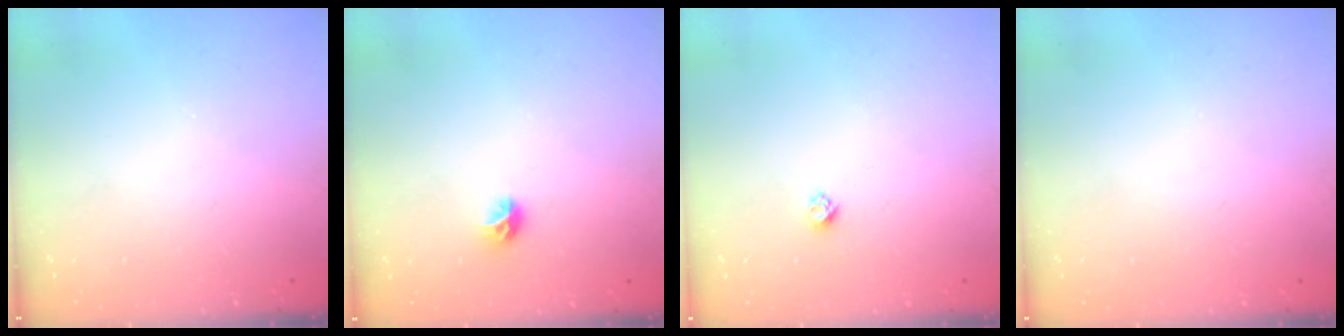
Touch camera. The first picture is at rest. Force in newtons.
{"total": 5.4, "press": 5.4, "slide": 0.5}
{"total": 2.4, "press": 2.4, "slide": 0.2}
{"total": 0.8, "press": 0.8, "slide": 0.0}